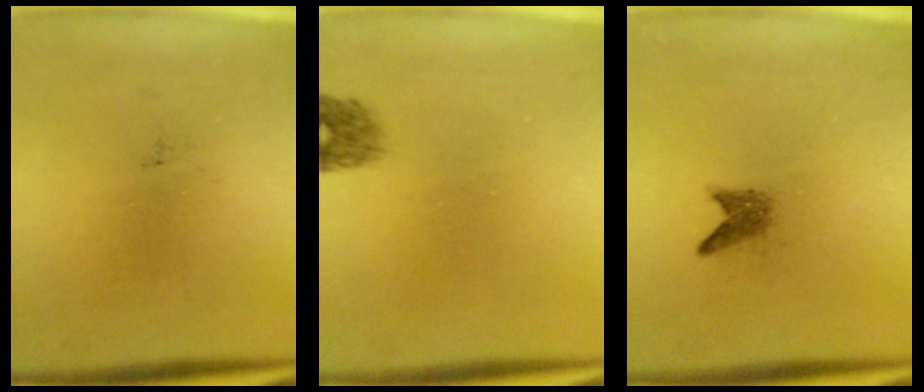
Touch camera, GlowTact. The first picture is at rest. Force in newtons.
{"total": 1.6}
{"total": 1.7}